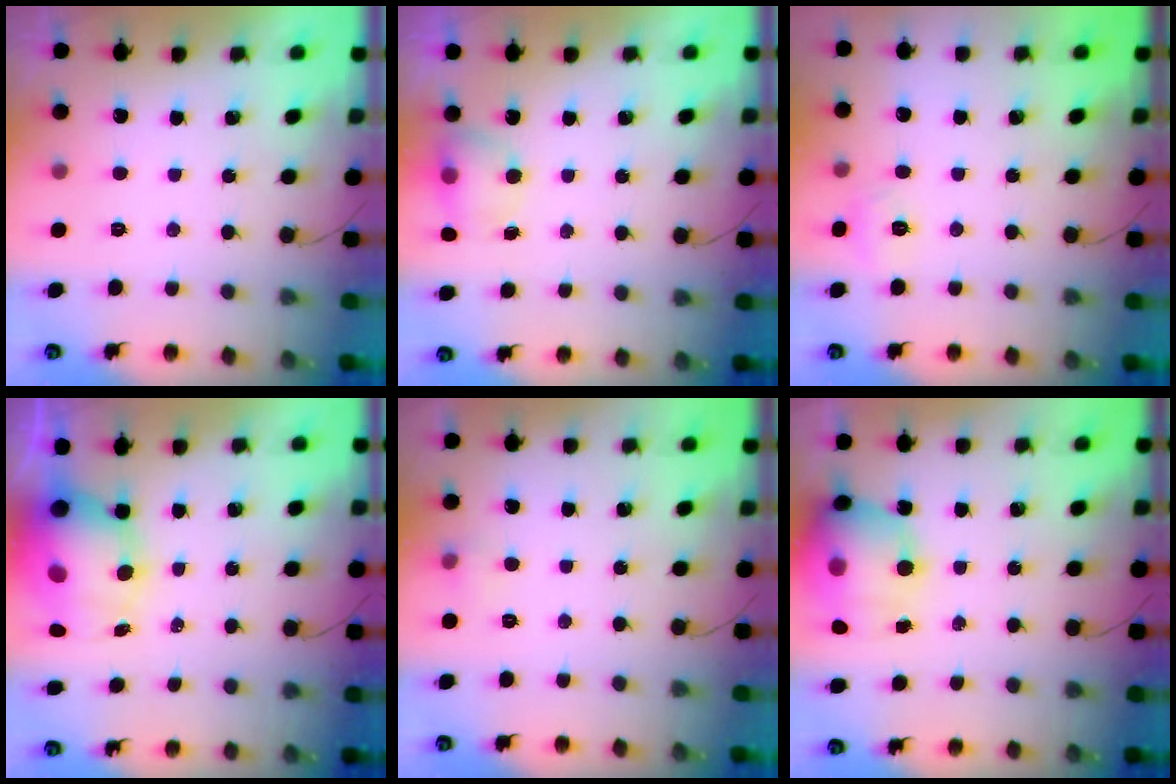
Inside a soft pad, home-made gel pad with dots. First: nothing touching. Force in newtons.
{"total": 7.4, "press": 5.7, "slide": 4.7}
{"total": 3.9, "press": 3.7, "slide": 1.1}
{"total": 11.8, "press": 11.3, "slide": 3.4}
{"total": 3.6, "press": 3.4, "slide": 1.2}
{"total": 19.6, "press": 19.0, "slide": 4.5}